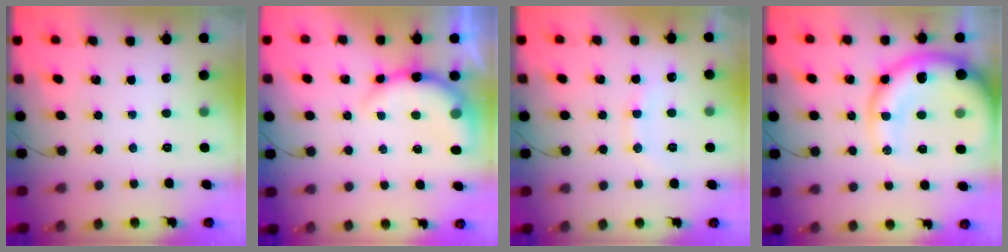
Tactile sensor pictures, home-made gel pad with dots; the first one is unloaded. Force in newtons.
{"total": 9.7, "press": 9.7, "slide": 0.9}
{"total": 9.1, "press": 9.0, "slide": 0.9}
{"total": 21.1, "press": 20.5, "slide": 4.8}